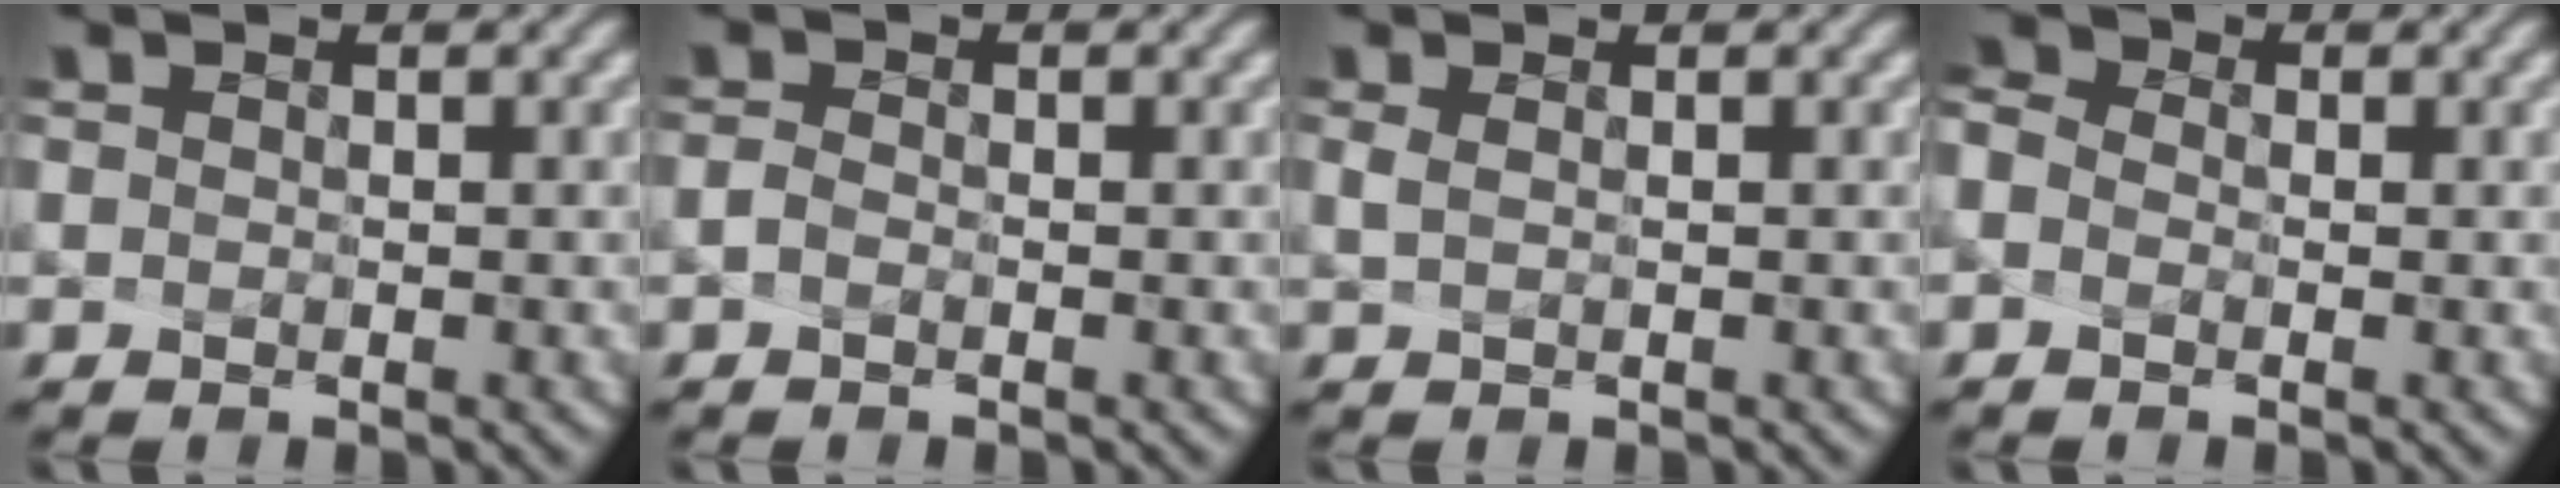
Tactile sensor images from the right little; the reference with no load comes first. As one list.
[{"total": 1.0, "force": [-1.0, -0.2, 0.1], "torque": [-0.010, -0.011, -0.004]}, {"total": 0.7, "force": [0.2, 0.4, 0.6], "torque": [-0.024, -0.002, 0.014]}, {"total": 2.2, "force": [-0.8, 1.7, 1.3], "torque": [-0.044, 0.003, -0.003]}]